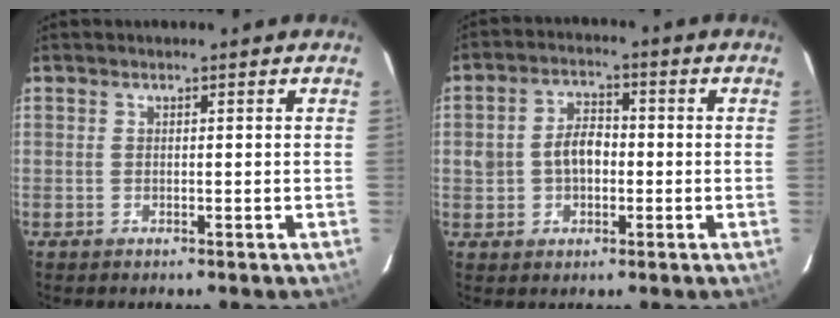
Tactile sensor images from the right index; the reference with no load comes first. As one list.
[{"total": 6.1, "force": [-0.5, 4.3, 4.3], "torque": [-0.078, 0.019, -0.002]}]